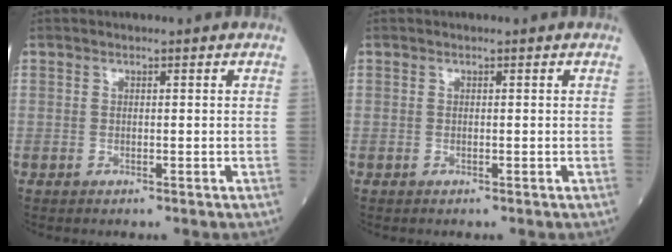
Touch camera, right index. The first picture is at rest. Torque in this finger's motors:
{"motor_torque": [0.01, 0.01, 0.01, -0.01]}